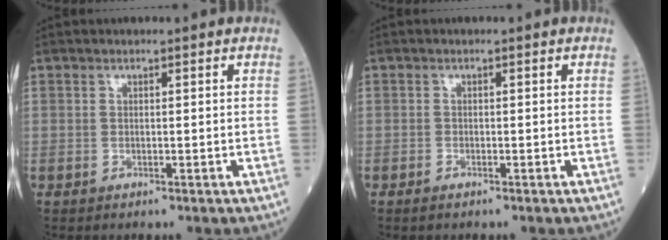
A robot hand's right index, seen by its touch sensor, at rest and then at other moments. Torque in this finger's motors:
{"motor_torque": [0.00, 0.01, -0.03, 0.01]}